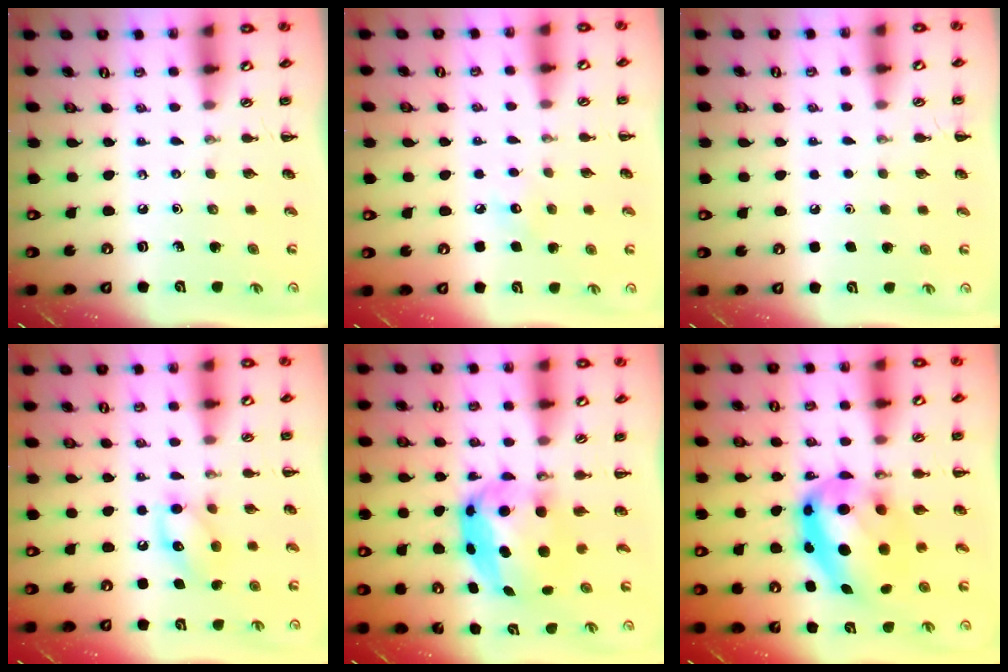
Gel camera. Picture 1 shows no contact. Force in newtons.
{"total": 6.2, "press": 6.0, "slide": 1.6}
{"total": 1.8, "press": 1.8, "slide": 0.1}
{"total": 11.3, "press": 11.2, "slide": 1.0}
{"total": 7.2, "press": 7.0, "slide": 1.6}
{"total": 15.3, "press": 14.8, "slide": 3.7}